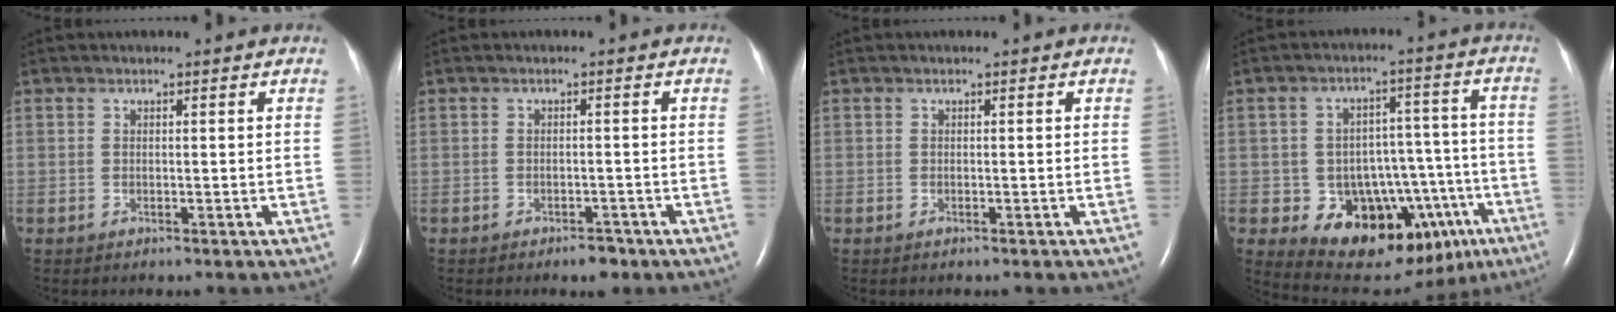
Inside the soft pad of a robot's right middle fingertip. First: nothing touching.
{"total": 2.1, "force": [-1.6, 0.9, 1.1], "torque": [-0.016, 0.001, -0.018]}
{"total": 0.0}
{"total": 16.5, "force": [-8.3, 10.4, 9.8], "torque": [-0.101, 0.057, -0.105]}